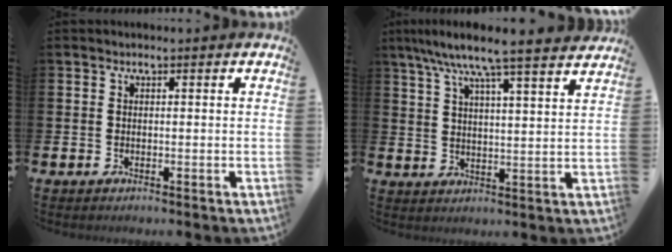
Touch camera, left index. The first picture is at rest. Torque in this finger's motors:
{"motor_torque": [1.09, -1.05, 1.05, 0.21]}